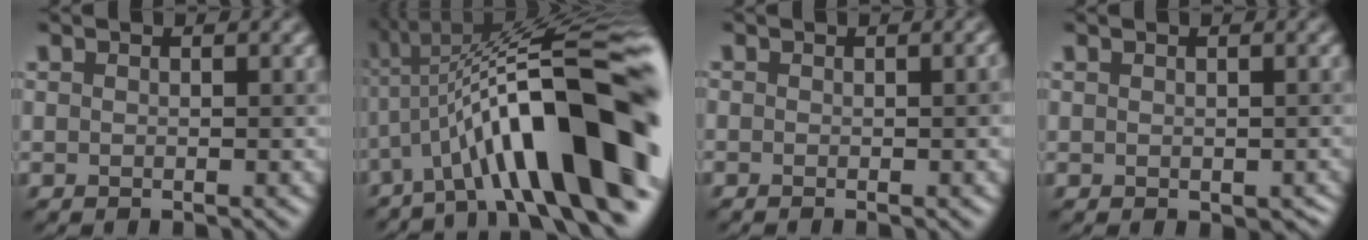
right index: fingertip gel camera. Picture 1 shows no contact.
{"total": 14.5, "force": [-3.5, 3.4, 13.7], "torque": [-0.194, 0.037, -0.050]}
{"total": 2.0, "force": [-0.3, 1.0, 1.7], "torque": [0.009, 0.008, -0.018]}
{"total": 1.1, "force": [-0.4, 0.7, 0.8], "torque": [-0.009, -0.006, 0.012]}